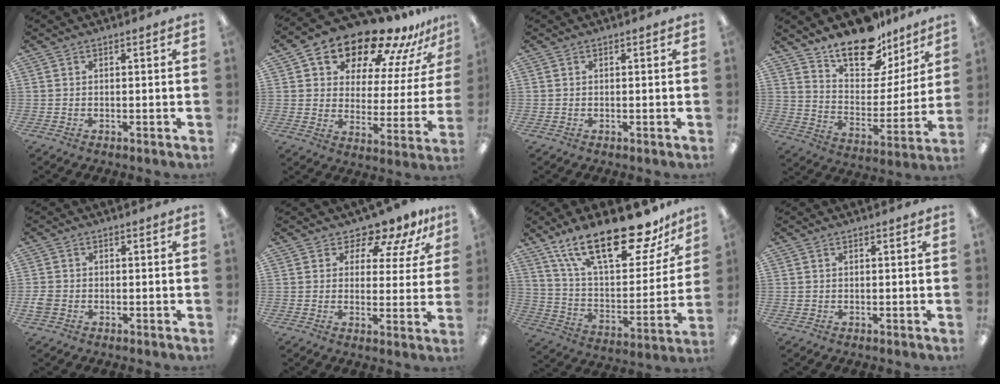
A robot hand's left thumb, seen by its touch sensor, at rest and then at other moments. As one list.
[{"total": 16.8, "force": [14.3, 6.2, 6.2], "torque": [-0.110, -0.118, 0.243]}, {"total": 0.0}, {"total": 17.0, "force": [13.6, 7.7, 6.8], "torque": [-0.115, -0.100, 0.243]}, {"total": 2.9, "force": [-1.0, 2.3, 1.4], "torque": [-0.020, 0.008, -0.017]}, {"total": 8.4, "force": [7.0, 3.7, 2.8], "torque": [-0.039, -0.053, 0.126]}, {"total": 26.6, "force": [18.3, 9.9, 16.5], "torque": [-0.261, -0.112, 0.310]}, {"total": 0.8, "force": [0.0, 0.7, 0.2], "torque": [-0.003, 0.005, -0.001]}]